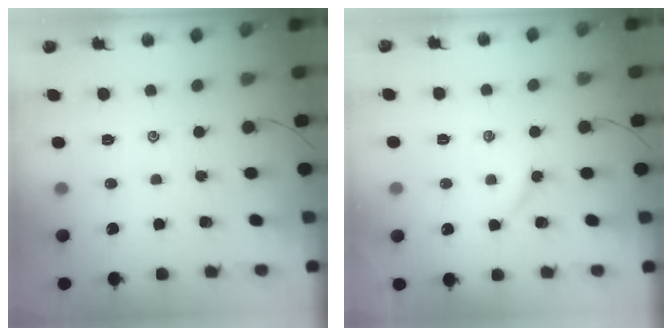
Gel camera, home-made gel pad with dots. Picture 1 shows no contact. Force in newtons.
{"total": 3.2, "press": 3.1, "slide": 0.4}